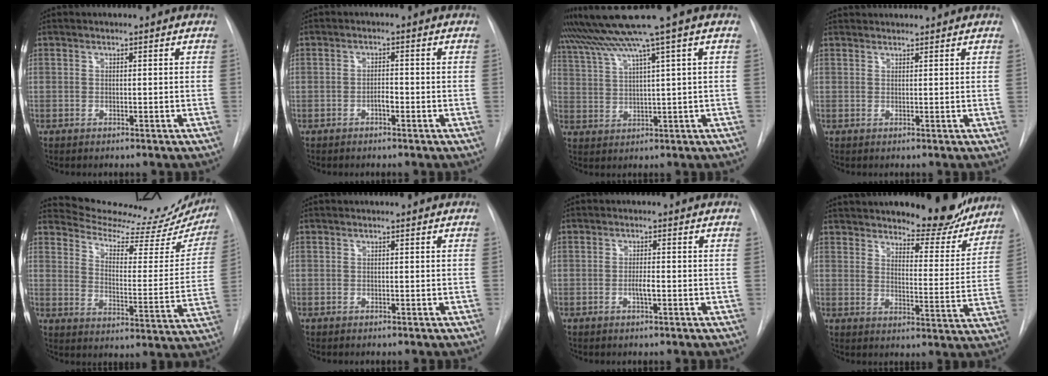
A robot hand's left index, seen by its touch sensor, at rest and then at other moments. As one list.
[{"total": 1.4, "force": [-0.7, 0.4, 1.1], "torque": [-0.017, 0.003, -0.014]}, {"total": 10.4, "force": [7.5, -2.6, 6.7], "torque": [-0.117, 0.024, 0.128]}, {"total": 4.1, "force": [4.0, 0.4, 0.7], "torque": [-0.010, 0.036, 0.056]}, {"total": 22.8, "force": [21.8, 3.6, 6.0], "torque": [-0.081, -0.085, 0.272]}, {"total": 0.0}, {"total": 1.7, "force": [-0.5, 0.2, 1.7], "torque": [-0.031, 0.000, -0.009]}, {"total": 15.0, "force": [13.7, 3.4, 5.2], "torque": [-0.054, -0.031, 0.179]}]